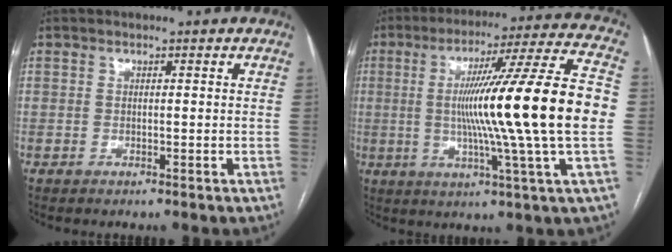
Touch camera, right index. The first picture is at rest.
{"total": 22.7, "force": [-0.5, -1.7, 22.6], "torque": [-0.336, 0.004, -0.025]}